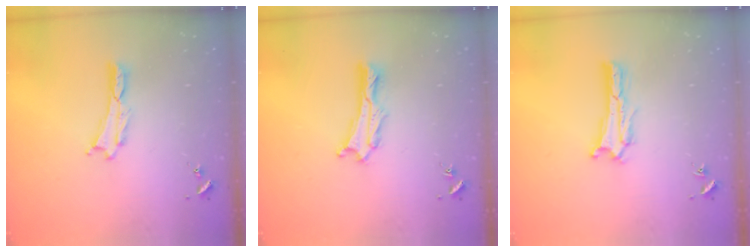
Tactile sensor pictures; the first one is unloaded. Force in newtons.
{"total": 1.1, "press": 1.1, "slide": 0.2}
{"total": 0.6, "press": 0.5, "slide": 0.2}